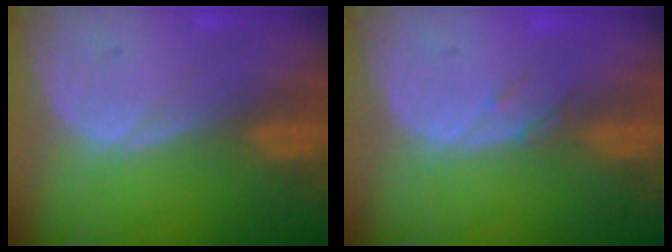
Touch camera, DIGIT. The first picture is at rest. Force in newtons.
{"total": 1.2, "press": 1.0, "slide": 0.6}